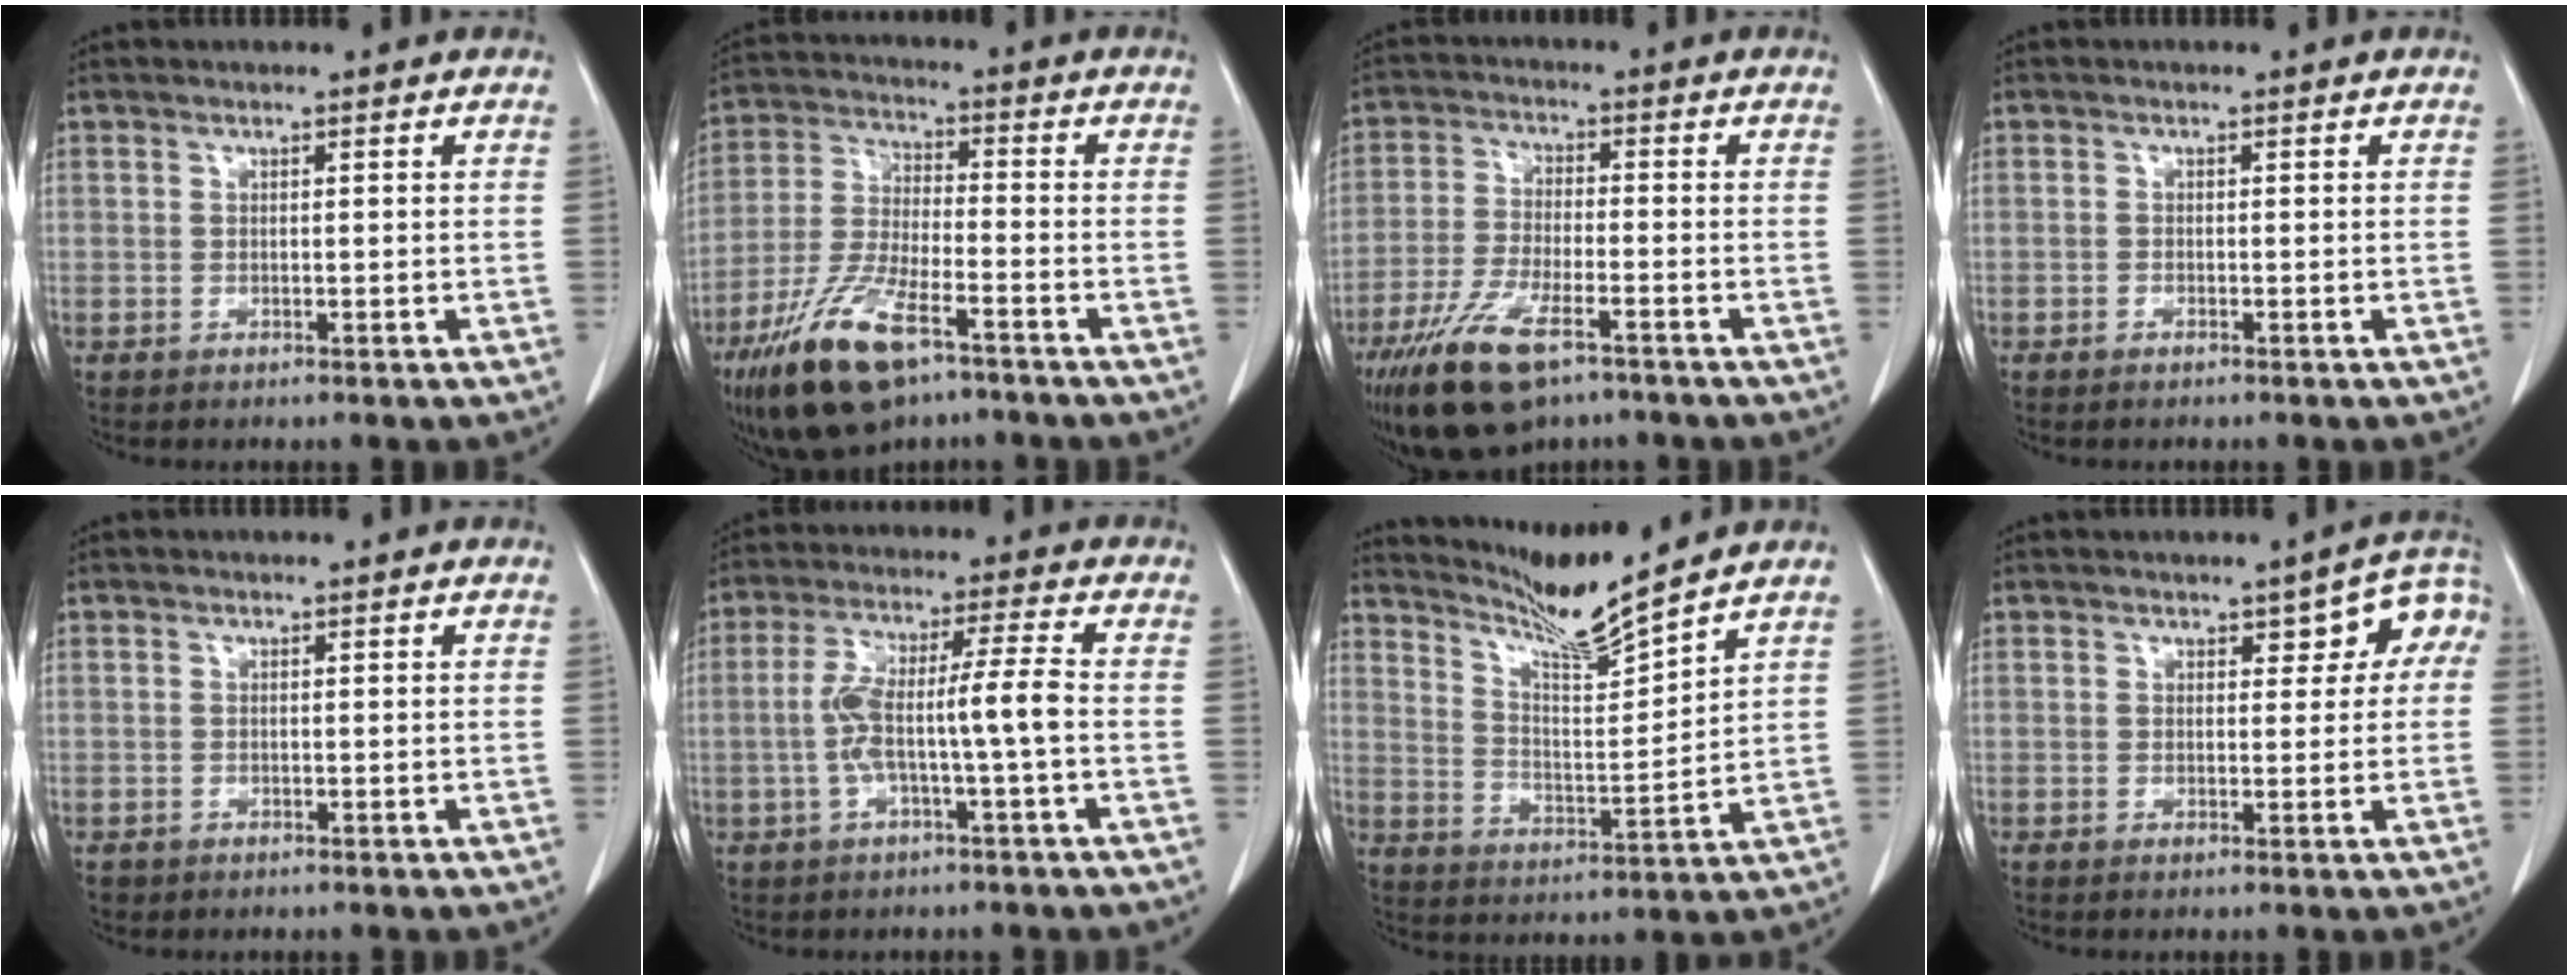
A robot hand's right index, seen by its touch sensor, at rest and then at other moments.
{"total": 14.5, "force": [-8.8, 4.2, 10.7], "torque": [-0.223, -0.022, -0.158]}
{"total": 12.2, "force": [-7.8, 3.8, 8.6], "torque": [-0.171, -0.020, -0.136]}
{"total": 0.6, "force": [-0.5, 0.2, 0.2], "torque": [-0.007, -0.001, -0.007]}
{"total": 0.6, "force": [-0.3, 0.5, -0.1], "torque": [-0.004, 0.005, -0.004]}
{"total": 8.4, "force": [-1.5, 0.0, 8.3], "torque": [-0.165, 0.023, -0.027]}
{"total": 9.1, "force": [8.3, -2.1, 3.2], "torque": [-0.059, -0.024, 0.159]}
{"total": 5.2, "force": [1.7, 2.3, 4.3], "torque": [-0.041, 0.022, 0.017]}